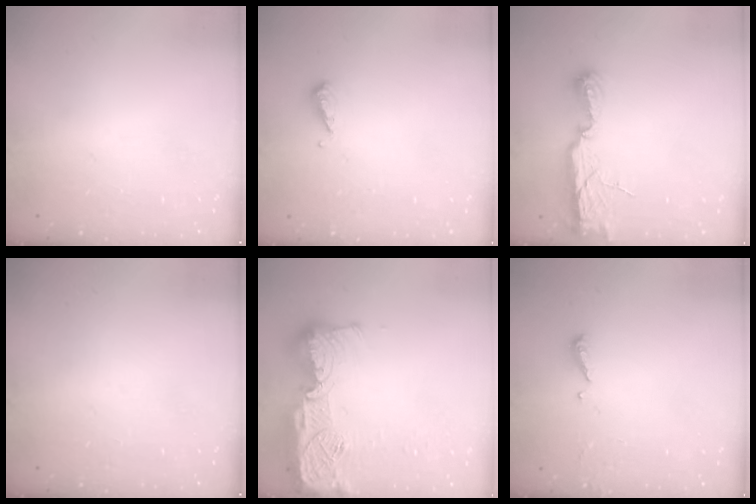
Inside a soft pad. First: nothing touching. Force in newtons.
{"total": 3.8, "press": 3.7, "slide": 0.3}
{"total": 10.6, "press": 9.3, "slide": 5.2}
{"total": 0.0}
{"total": 19.4, "press": 19.0, "slide": 3.7}
{"total": 4.9, "press": 4.8, "slide": 0.4}